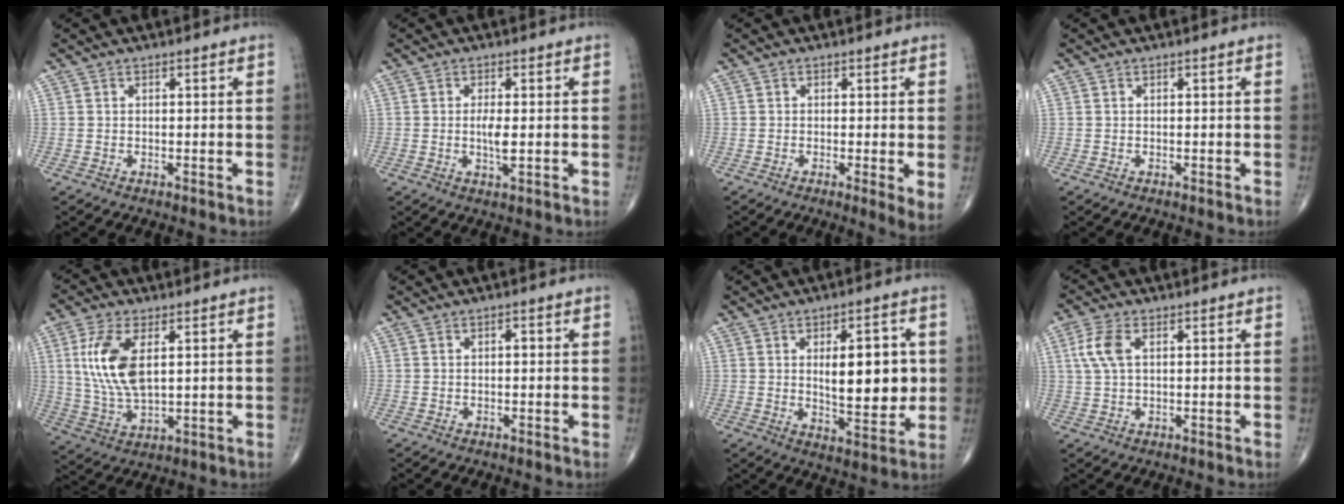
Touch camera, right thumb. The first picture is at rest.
{"total": 3.3, "force": [-0.1, 0.9, 3.2], "torque": [-0.064, -0.008, -0.006]}
{"total": 3.3, "force": [-0.3, 0.5, 3.2], "torque": [-0.053, -0.014, -0.012]}
{"total": 0.0}
{"total": 11.9, "force": [2.9, 5.6, 10.1], "torque": [-0.213, -0.011, 0.065]}
{"total": 0.8, "force": [0.0, 0.4, 0.7], "torque": [-0.011, 0.001, 0.000]}
{"total": 13.0, "force": [1.4, 5.5, 11.7], "torque": [-0.140, -0.016, 0.031]}
{"total": 5.4, "force": [1.4, 2.7, 4.4], "torque": [-0.113, 0.011, 0.028]}